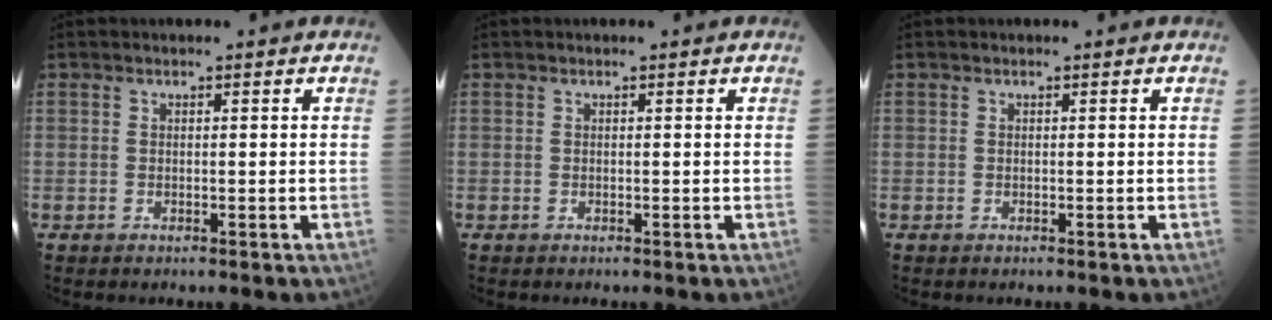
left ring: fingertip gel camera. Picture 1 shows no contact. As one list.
[{"total": 0.0}, {"total": 0.0}]